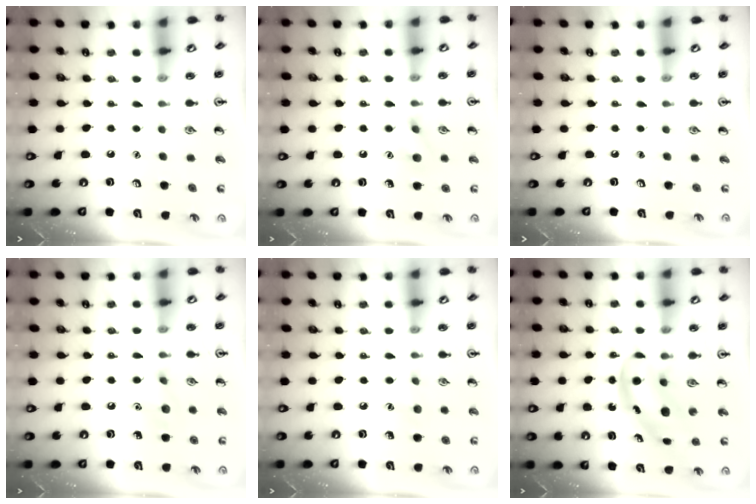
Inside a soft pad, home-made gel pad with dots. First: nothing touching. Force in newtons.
{"total": 7.2, "press": 7.1, "slide": 1.2}
{"total": 0.0}
{"total": 7.0, "press": 6.9, "slide": 1.3}
{"total": 6.5, "press": 6.2, "slide": 2.0}
{"total": 5.5, "press": 5.5, "slide": 0.7}